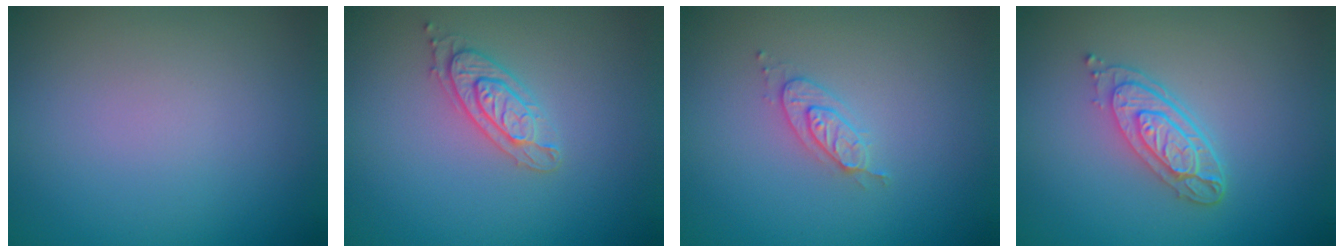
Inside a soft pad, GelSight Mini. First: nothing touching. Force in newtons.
{"total": 2.2, "press": 2.1, "slide": 0.5}
{"total": 2.0, "press": 2.0, "slide": 0.4}
{"total": 3.7, "press": 2.8, "slide": 2.3}